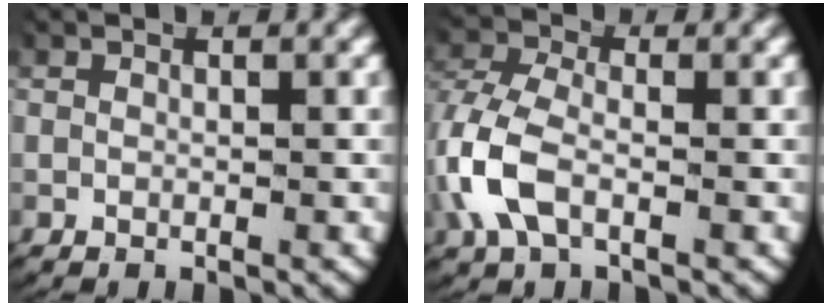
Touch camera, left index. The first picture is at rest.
{"total": 5.2, "force": [-0.9, 3.6, 3.6], "torque": [-0.109, -0.018, -0.009]}